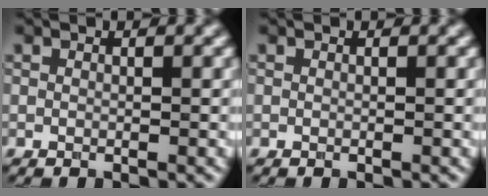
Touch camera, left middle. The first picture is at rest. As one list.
[{"total": 0.0}]